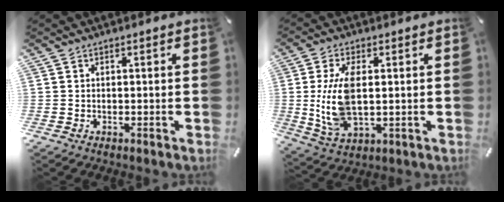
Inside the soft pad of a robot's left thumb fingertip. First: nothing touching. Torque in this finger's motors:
{"motor_torque": [1.23, 2.74, 0.33, -0.19, 0.21]}